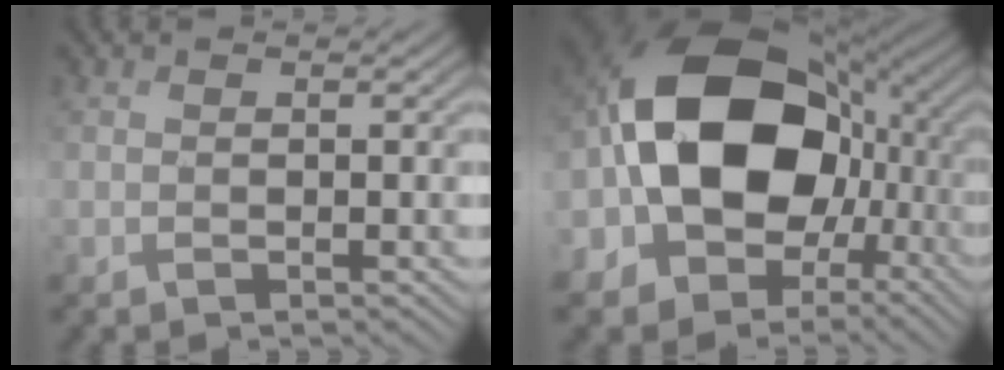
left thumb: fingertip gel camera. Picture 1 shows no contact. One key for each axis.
{"total": 20.4, "fx": -0.6, "fy": 15.0, "fz": 13.9, "tx": -0.286, "ty": -0.012, "tz": -0.009}